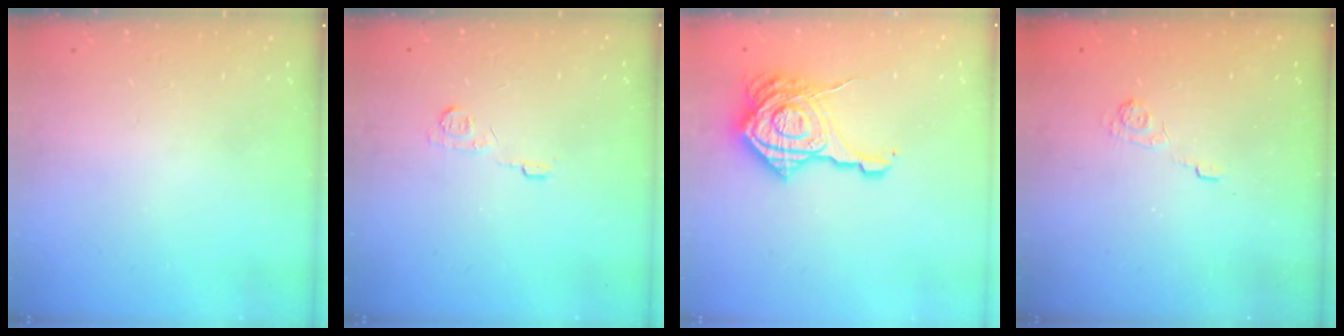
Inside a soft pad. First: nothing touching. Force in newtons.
{"total": 4.8, "press": 4.7, "slide": 0.6}
{"total": 21.0, "press": 20.9, "slide": 1.6}
{"total": 1.9, "press": 1.3, "slide": 1.3}